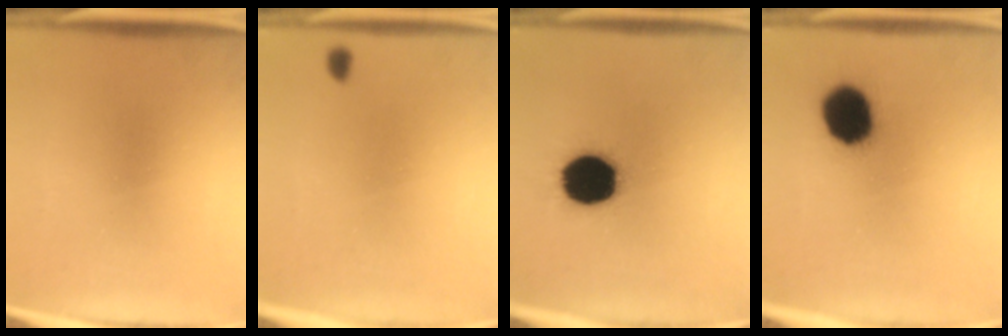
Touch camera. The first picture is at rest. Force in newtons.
{"total": 0.7}
{"total": 19.6}
{"total": 12.8}